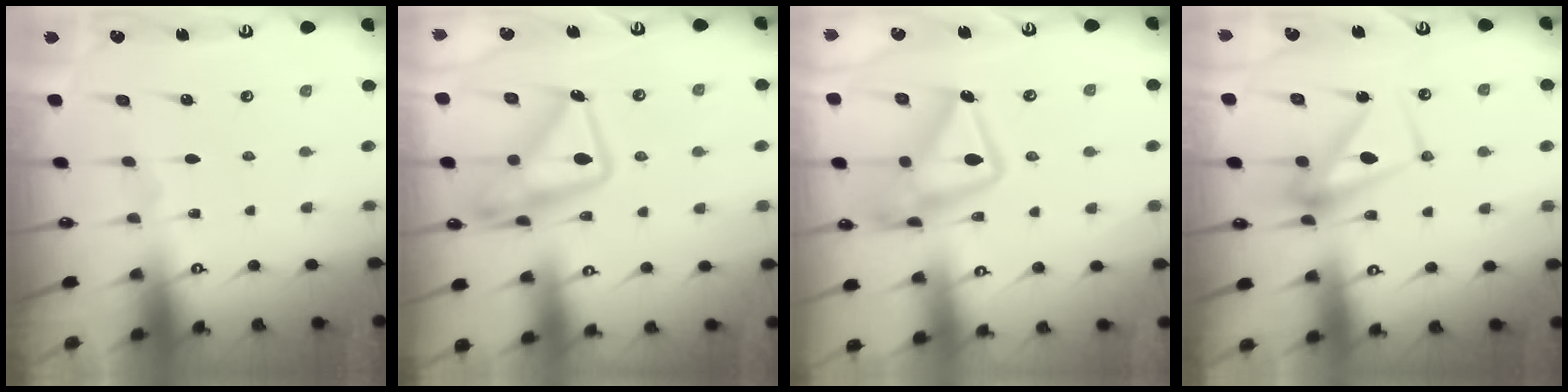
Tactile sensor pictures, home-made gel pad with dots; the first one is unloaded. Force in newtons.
{"total": 16.7, "press": 16.6, "slide": 1.3}
{"total": 19.0, "press": 19.0, "slide": 1.3}
{"total": 11.2, "press": 11.2, "slide": 0.7}